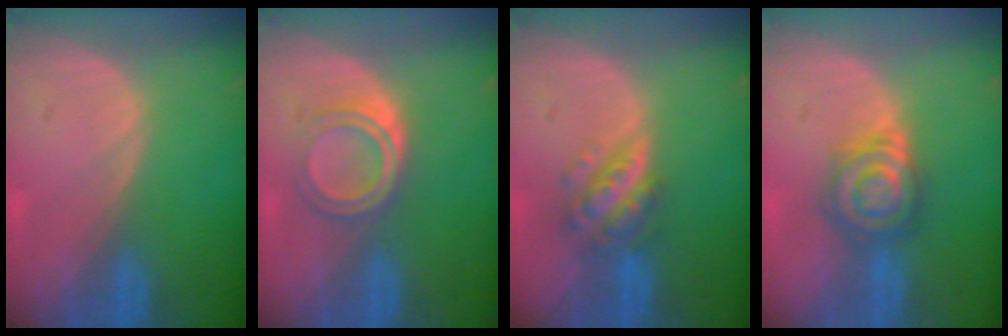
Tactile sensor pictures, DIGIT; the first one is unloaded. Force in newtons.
{"total": 4.7, "press": 4.3, "slide": 2.1}
{"total": 6.0, "press": 5.3, "slide": 2.8}
{"total": 6.6, "press": 6.4, "slide": 1.4}